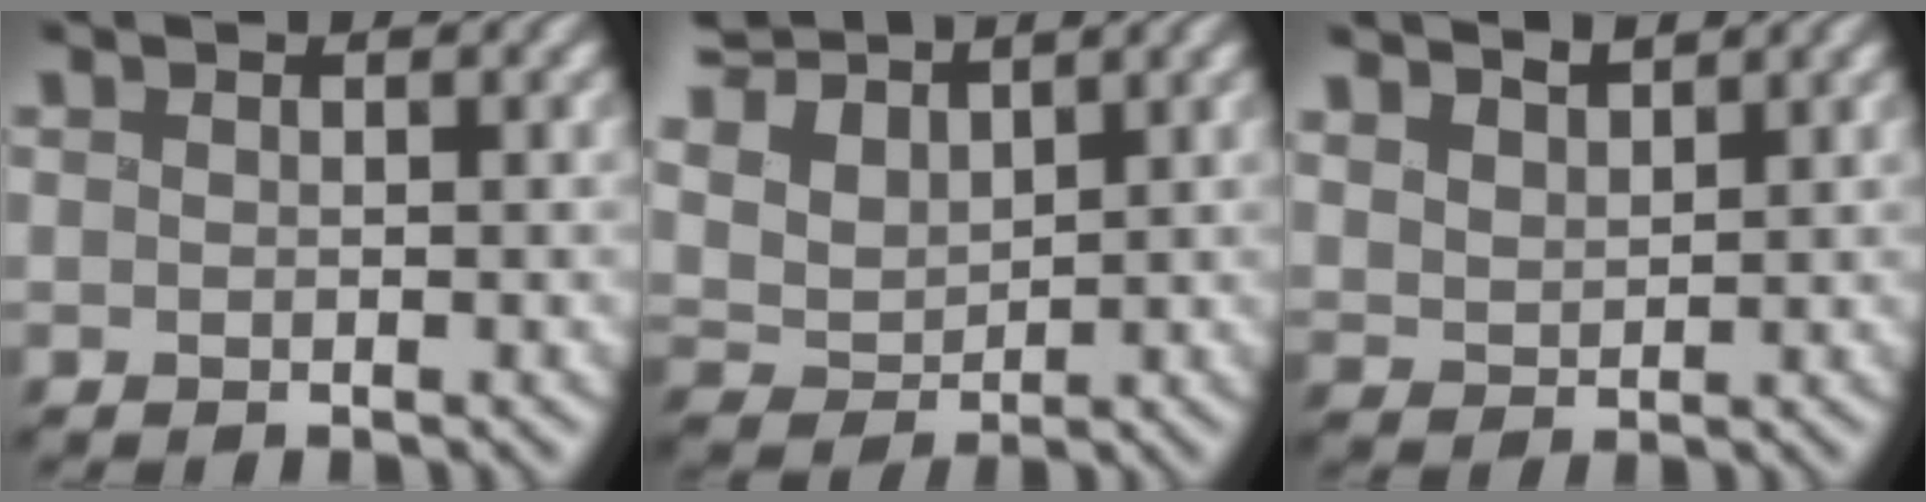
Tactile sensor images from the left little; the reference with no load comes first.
{"total": 8.0, "force": [6.1, 3.8, 3.4], "torque": [-0.113, 0.006, 0.119]}
{"total": 3.3, "force": [3.1, 0.9, 0.9], "torque": [-0.025, 0.002, 0.057]}